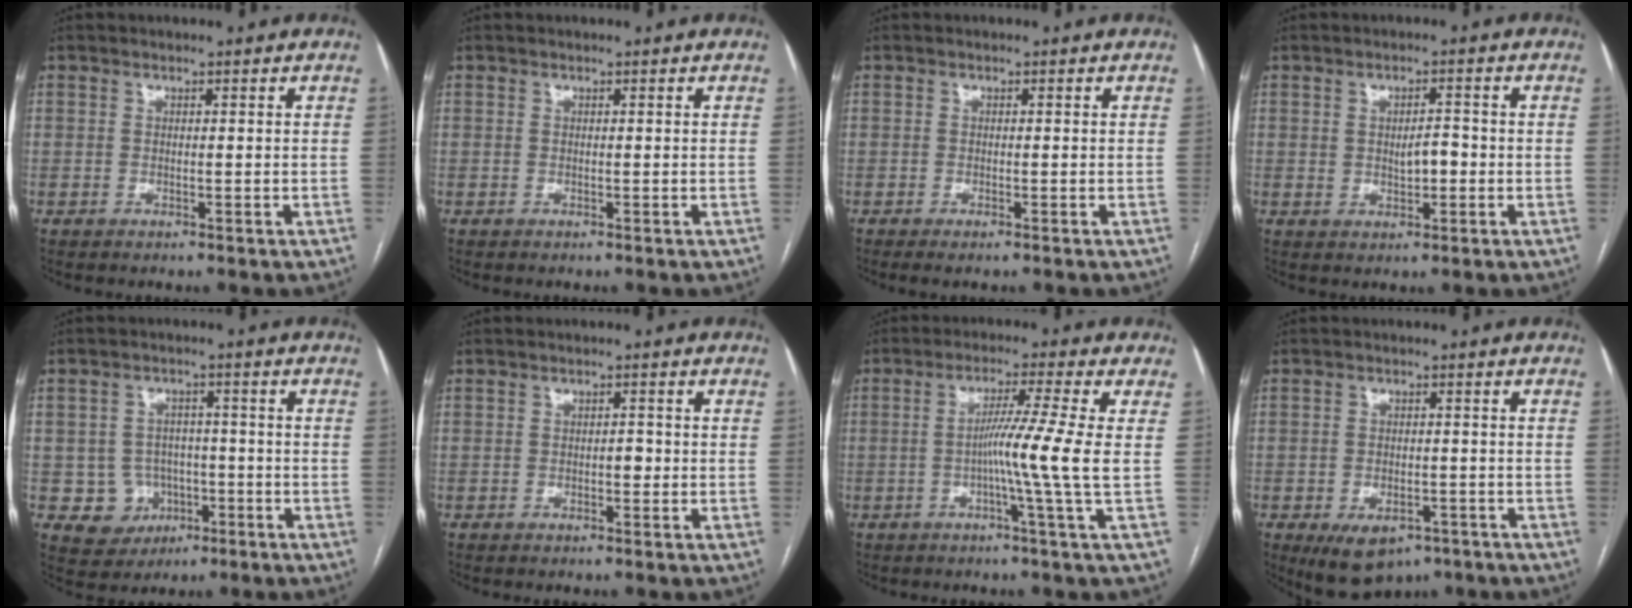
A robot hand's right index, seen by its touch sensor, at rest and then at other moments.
{"total": 0.0}
{"total": 1.4, "force": [-0.9, 0.1, 1.0], "torque": [-0.017, -0.004, -0.015]}
{"total": 3.2, "force": [-0.2, 1.5, 2.9], "torque": [-0.043, 0.002, 0.002]}
{"total": 6.5, "force": [-1.9, 6.1, 1.2], "torque": [-0.016, 0.013, -0.019]}
{"total": 1.5, "force": [-0.4, 0.8, 1.2], "torque": [-0.014, 0.004, -0.006]}
{"total": 7.7, "force": [-0.8, -2.5, 7.2], "torque": [-0.125, -0.004, -0.016]}
{"total": 7.9, "force": [-4.7, 4.7, 4.3], "torque": [-0.064, -0.001, -0.062]}